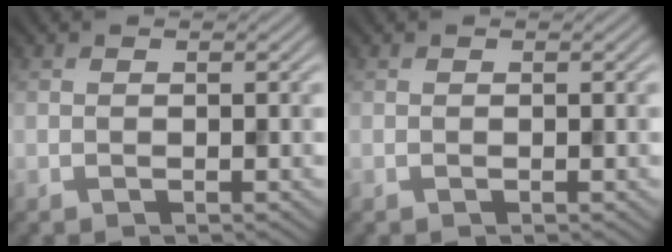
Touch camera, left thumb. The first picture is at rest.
{"total": 0.0}